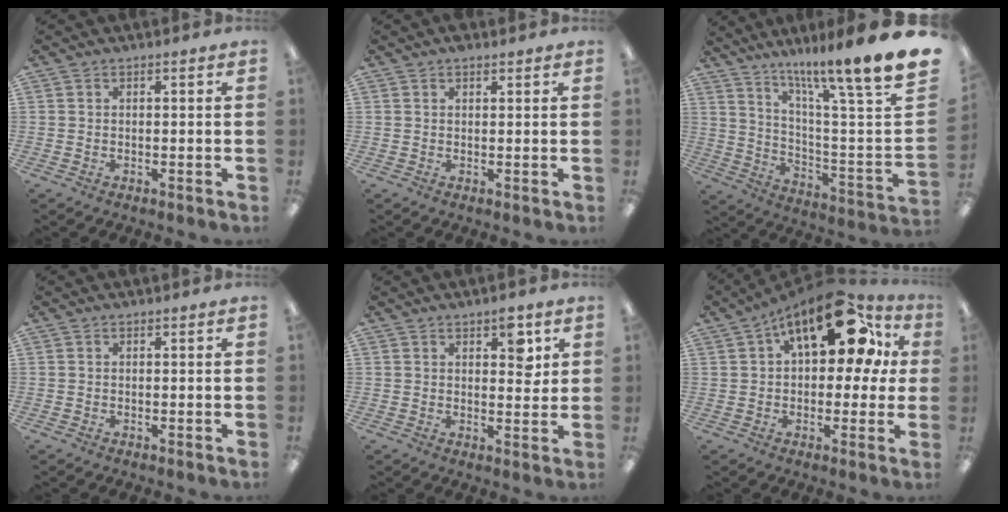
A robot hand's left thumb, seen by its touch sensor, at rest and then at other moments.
{"total": 1.5, "force": [1.1, 0.6, 0.8], "torque": [-0.010, -0.003, 0.018]}
{"total": 15.6, "force": [12.5, -1.5, 9.2], "torque": [-0.139, -0.115, 0.182]}
{"total": 0.0}
{"total": 5.9, "force": [2.9, 2.8, 4.3], "torque": [-0.043, -0.013, 0.040]}
{"total": 19.3, "force": [9.3, 9.1, 14.2], "torque": [-0.204, -0.038, 0.151]}